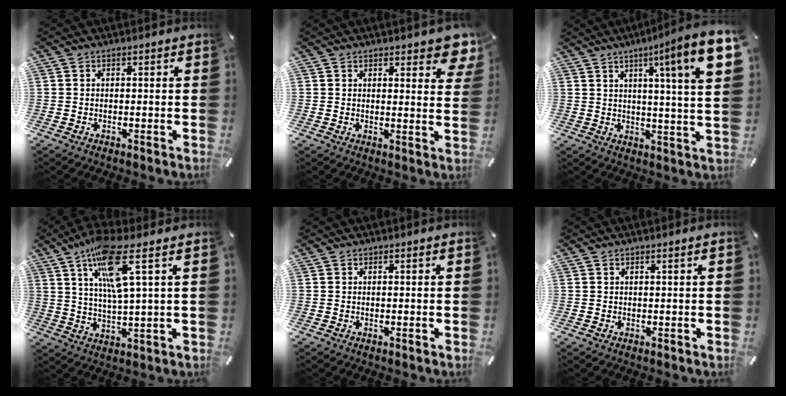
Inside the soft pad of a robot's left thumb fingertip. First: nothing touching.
{"total": 5.4, "force": [4.3, 1.9, 2.6], "torque": [-0.021, -0.030, 0.071]}
{"total": 13.2, "force": [5.9, 0.1, 11.8], "torque": [-0.183, -0.039, 0.080]}
{"total": 13.5, "force": [6.2, 2.0, 11.8], "torque": [-0.234, -0.011, 0.098]}
{"total": 0.0}
{"total": 1.0, "force": [0.2, -0.1, 0.9], "torque": [-0.015, -0.002, 0.003]}